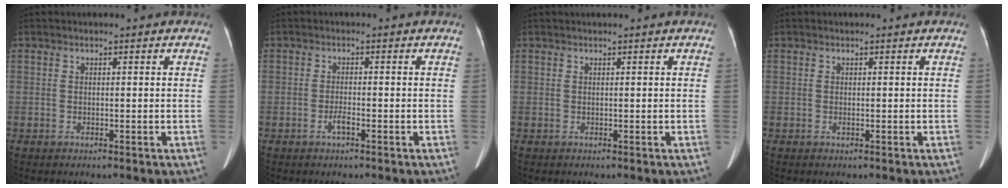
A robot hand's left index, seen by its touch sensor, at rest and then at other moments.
{"total": 1.3, "force": [-0.7, 0.1, 1.1], "torque": [-0.022, 0.000, -0.014]}
{"total": 2.0, "force": [1.8, -0.2, 0.8], "torque": [-0.010, 0.022, 0.026]}
{"total": 0.8, "force": [0.5, 0.1, 0.6], "torque": [-0.008, 0.011, 0.007]}